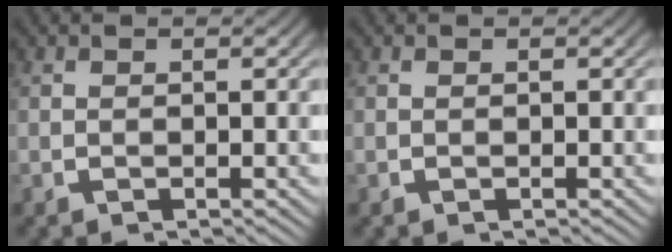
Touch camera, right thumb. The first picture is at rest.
{"total": 0.0}